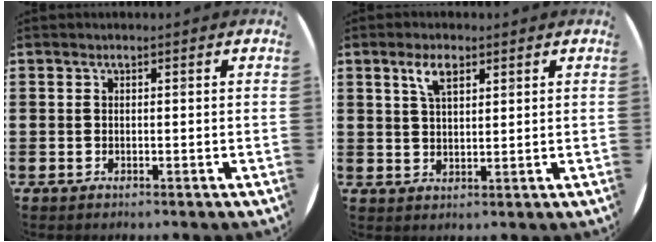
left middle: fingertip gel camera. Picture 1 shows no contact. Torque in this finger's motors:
{"motor_torque": [0.83, -0.94, 0.21, 0.04]}